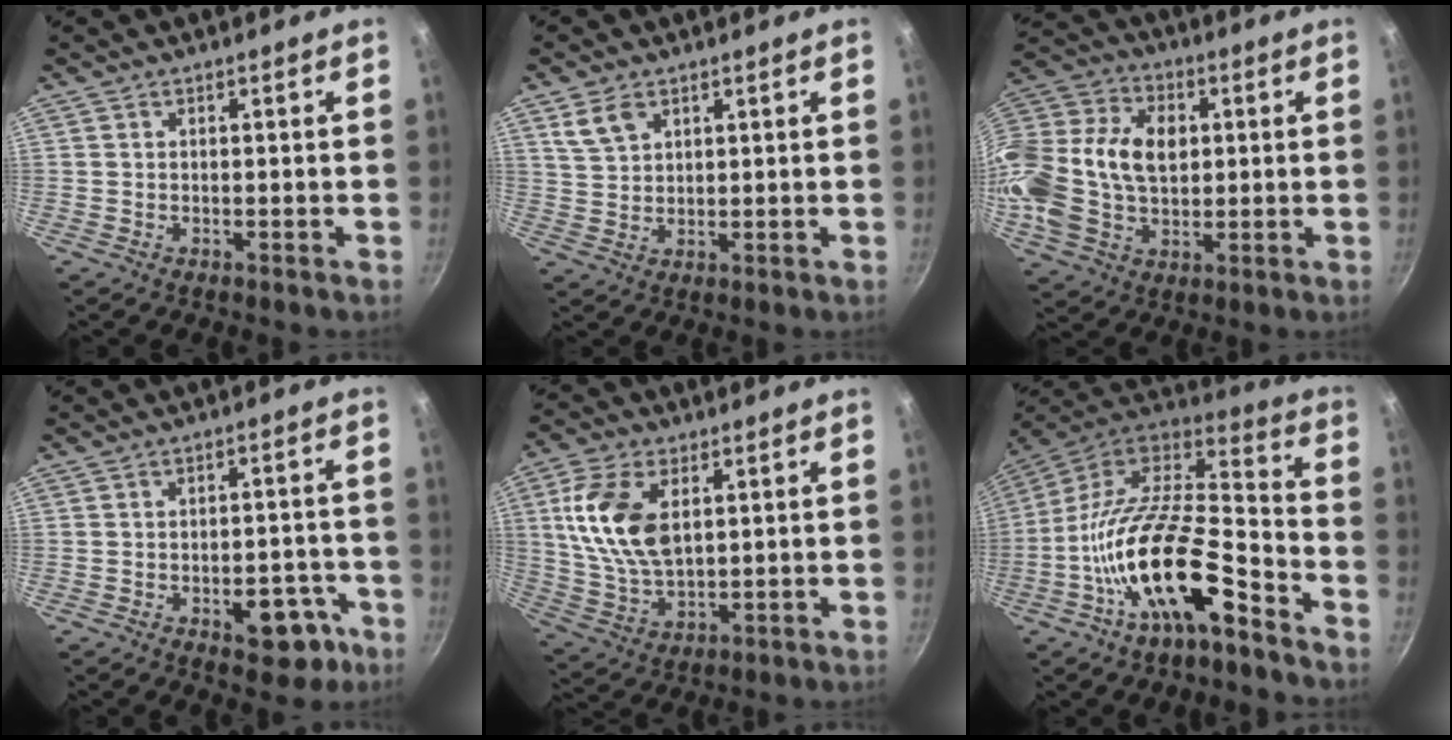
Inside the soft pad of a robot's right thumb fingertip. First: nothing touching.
{"total": 5.2, "force": [2.8, 3.3, 2.8], "torque": [-0.039, -0.007, 0.060]}
{"total": 23.2, "force": [2.4, 16.3, 16.4], "torque": [-0.323, 0.031, 0.036]}
{"total": 9.0, "force": [-4.1, 5.1, 6.2], "torque": [-0.042, 0.031, -0.044]}
{"total": 13.6, "force": [3.4, 7.8, 10.6], "torque": [-0.197, -0.014, 0.071]}
{"total": 22.1, "force": [-10.4, 8.3, 17.7], "torque": [-0.297, 0.065, -0.198]}